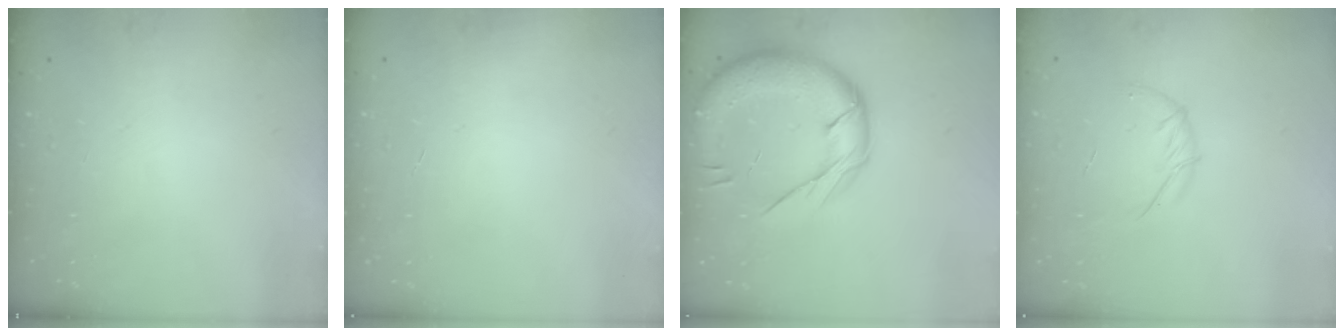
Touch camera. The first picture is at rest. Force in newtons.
{"total": 0.0}
{"total": 19.3, "press": 19.1, "slide": 3.0}
{"total": 6.2, "press": 6.0, "slide": 1.6}